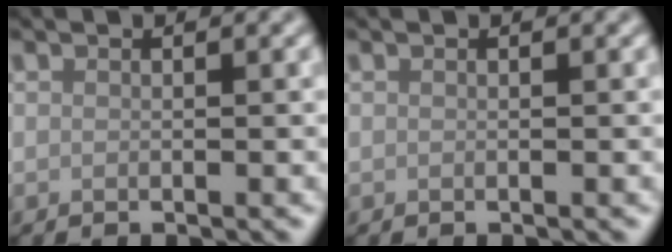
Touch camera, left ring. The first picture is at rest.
{"total": 0.0}